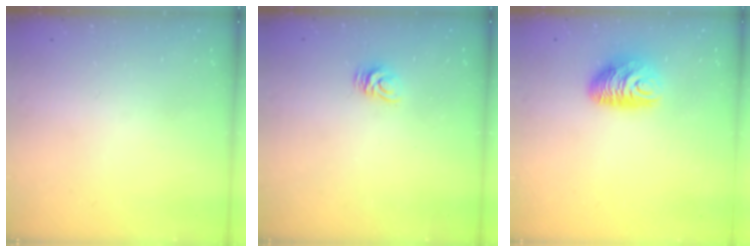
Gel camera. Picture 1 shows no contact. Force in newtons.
{"total": 5.0, "press": 5.0, "slide": 0.3}
{"total": 10.1, "press": 10.1, "slide": 0.8}